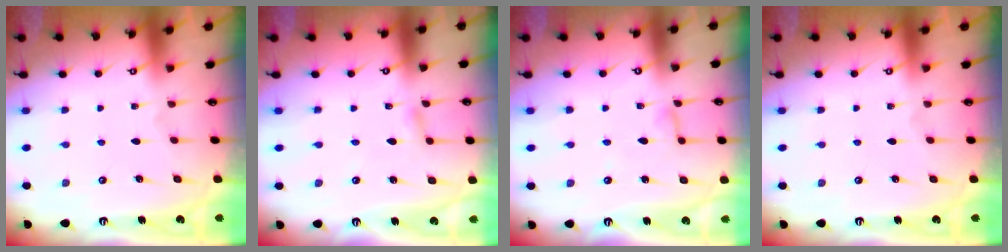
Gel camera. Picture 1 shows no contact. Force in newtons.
{"total": 2.3, "press": 2.2, "slide": 0.2}
{"total": 3.7, "press": 3.7, "slide": 0.4}
{"total": 0.0}